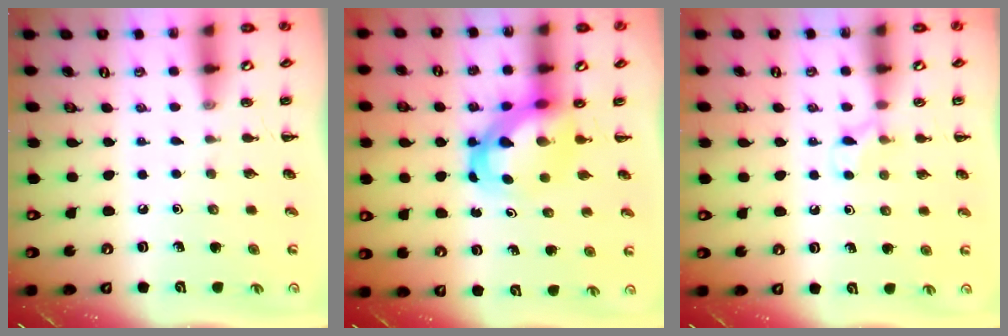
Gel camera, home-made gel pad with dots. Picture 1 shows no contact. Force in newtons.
{"total": 5.1, "press": 5.0, "slide": 1.2}
{"total": 5.3, "press": 5.0, "slide": 1.8}